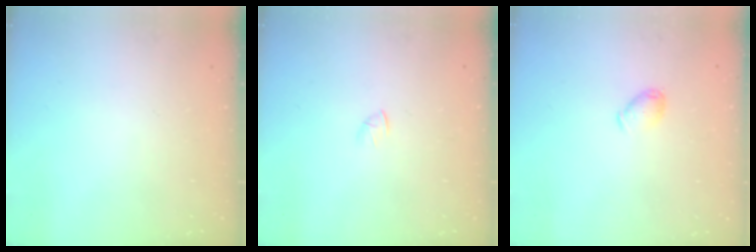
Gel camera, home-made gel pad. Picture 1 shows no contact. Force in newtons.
{"total": 1.2, "press": 1.1, "slide": 0.3}
{"total": 6.0, "press": 5.9, "slide": 1.1}